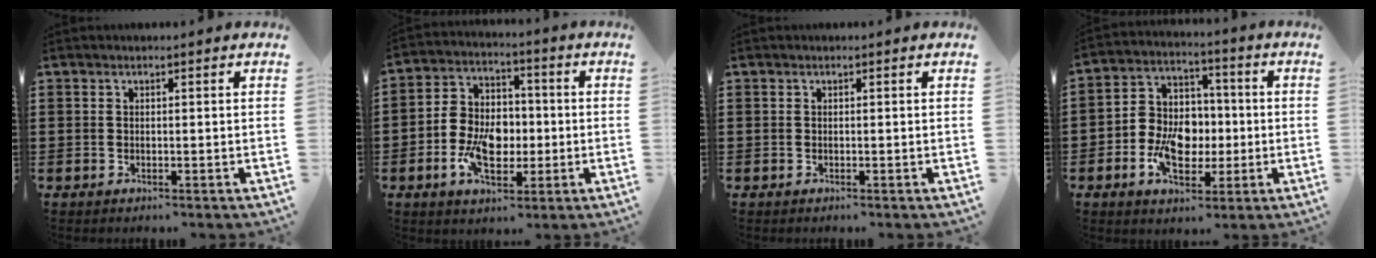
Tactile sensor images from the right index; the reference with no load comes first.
{"total": 9.3, "force": [-2.1, 6.4, 6.4], "torque": [-0.134, 0.012, -0.041]}
{"total": 0.0}
{"total": 9.1, "force": [-2.1, 6.8, 5.7], "torque": [-0.125, 0.012, -0.040]}